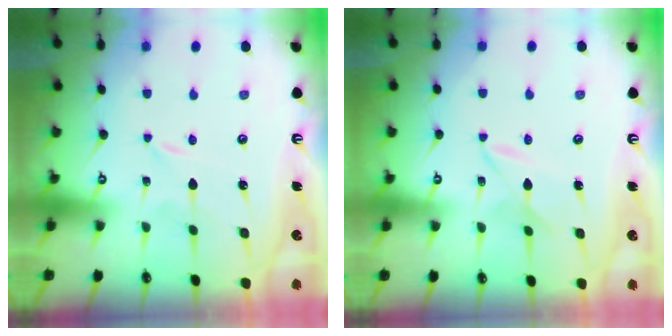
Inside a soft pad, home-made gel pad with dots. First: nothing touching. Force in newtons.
{"total": 3.4, "press": 3.4, "slide": 0.3}